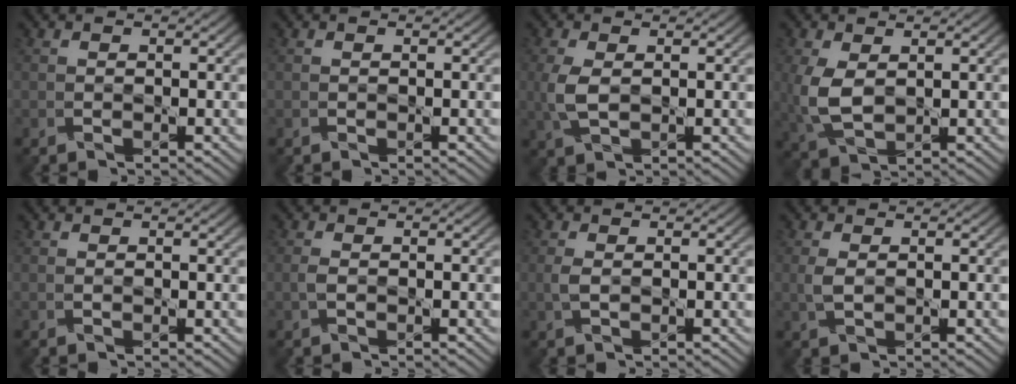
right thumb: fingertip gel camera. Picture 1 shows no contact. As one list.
[{"total": 0.0}, {"total": 3.8, "force": [0.2, 2.0, 3.2], "torque": [-0.090, 0.000, 0.005]}, {"total": 6.0, "force": [0.6, 3.6, 4.8], "torque": [-0.131, -0.001, 0.013]}, {"total": 0.5, "force": [0.4, 0.1, 0.4], "torque": [-0.009, 0.002, 0.006]}, {"total": 1.0, "force": [-0.1, 0.6, 0.8], "torque": [-0.023, 0.004, -0.003]}, {"total": 1.5, "force": [0.1, 0.7, 1.2], "torque": [-0.035, 0.002, 0.002]}, {"total": 1.9, "force": [0.3, 1.1, 1.6], "torque": [-0.044, 0.001, 0.005]}]